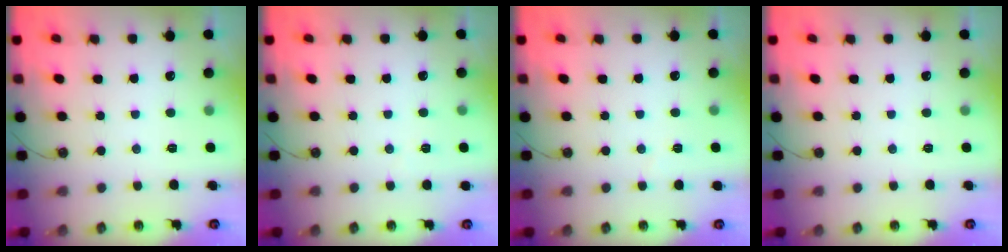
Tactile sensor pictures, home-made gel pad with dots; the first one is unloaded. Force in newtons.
{"total": 2.0, "press": 1.9, "slide": 0.8}
{"total": 3.0, "press": 2.8, "slide": 1.0}
{"total": 0.0}